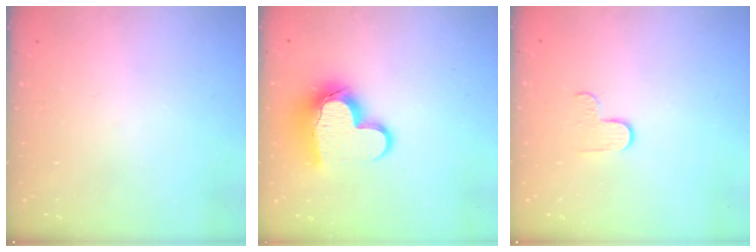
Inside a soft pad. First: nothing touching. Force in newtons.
{"total": 14.3, "press": 14.3, "slide": 1.1}
{"total": 3.1, "press": 3.1, "slide": 0.4}